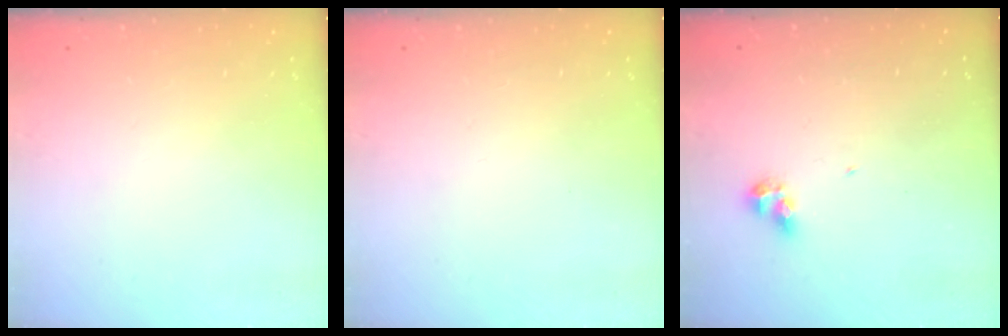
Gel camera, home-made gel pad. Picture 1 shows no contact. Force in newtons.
{"total": 0.0}
{"total": 4.7, "press": 4.7, "slide": 0.3}